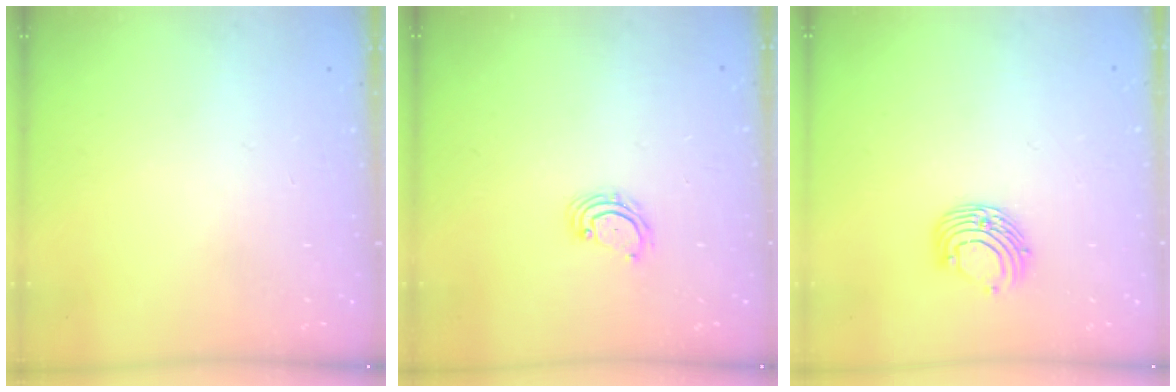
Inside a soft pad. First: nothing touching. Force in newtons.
{"total": 4.2, "press": 4.2, "slide": 0.5}
{"total": 8.2, "press": 8.2, "slide": 0.8}